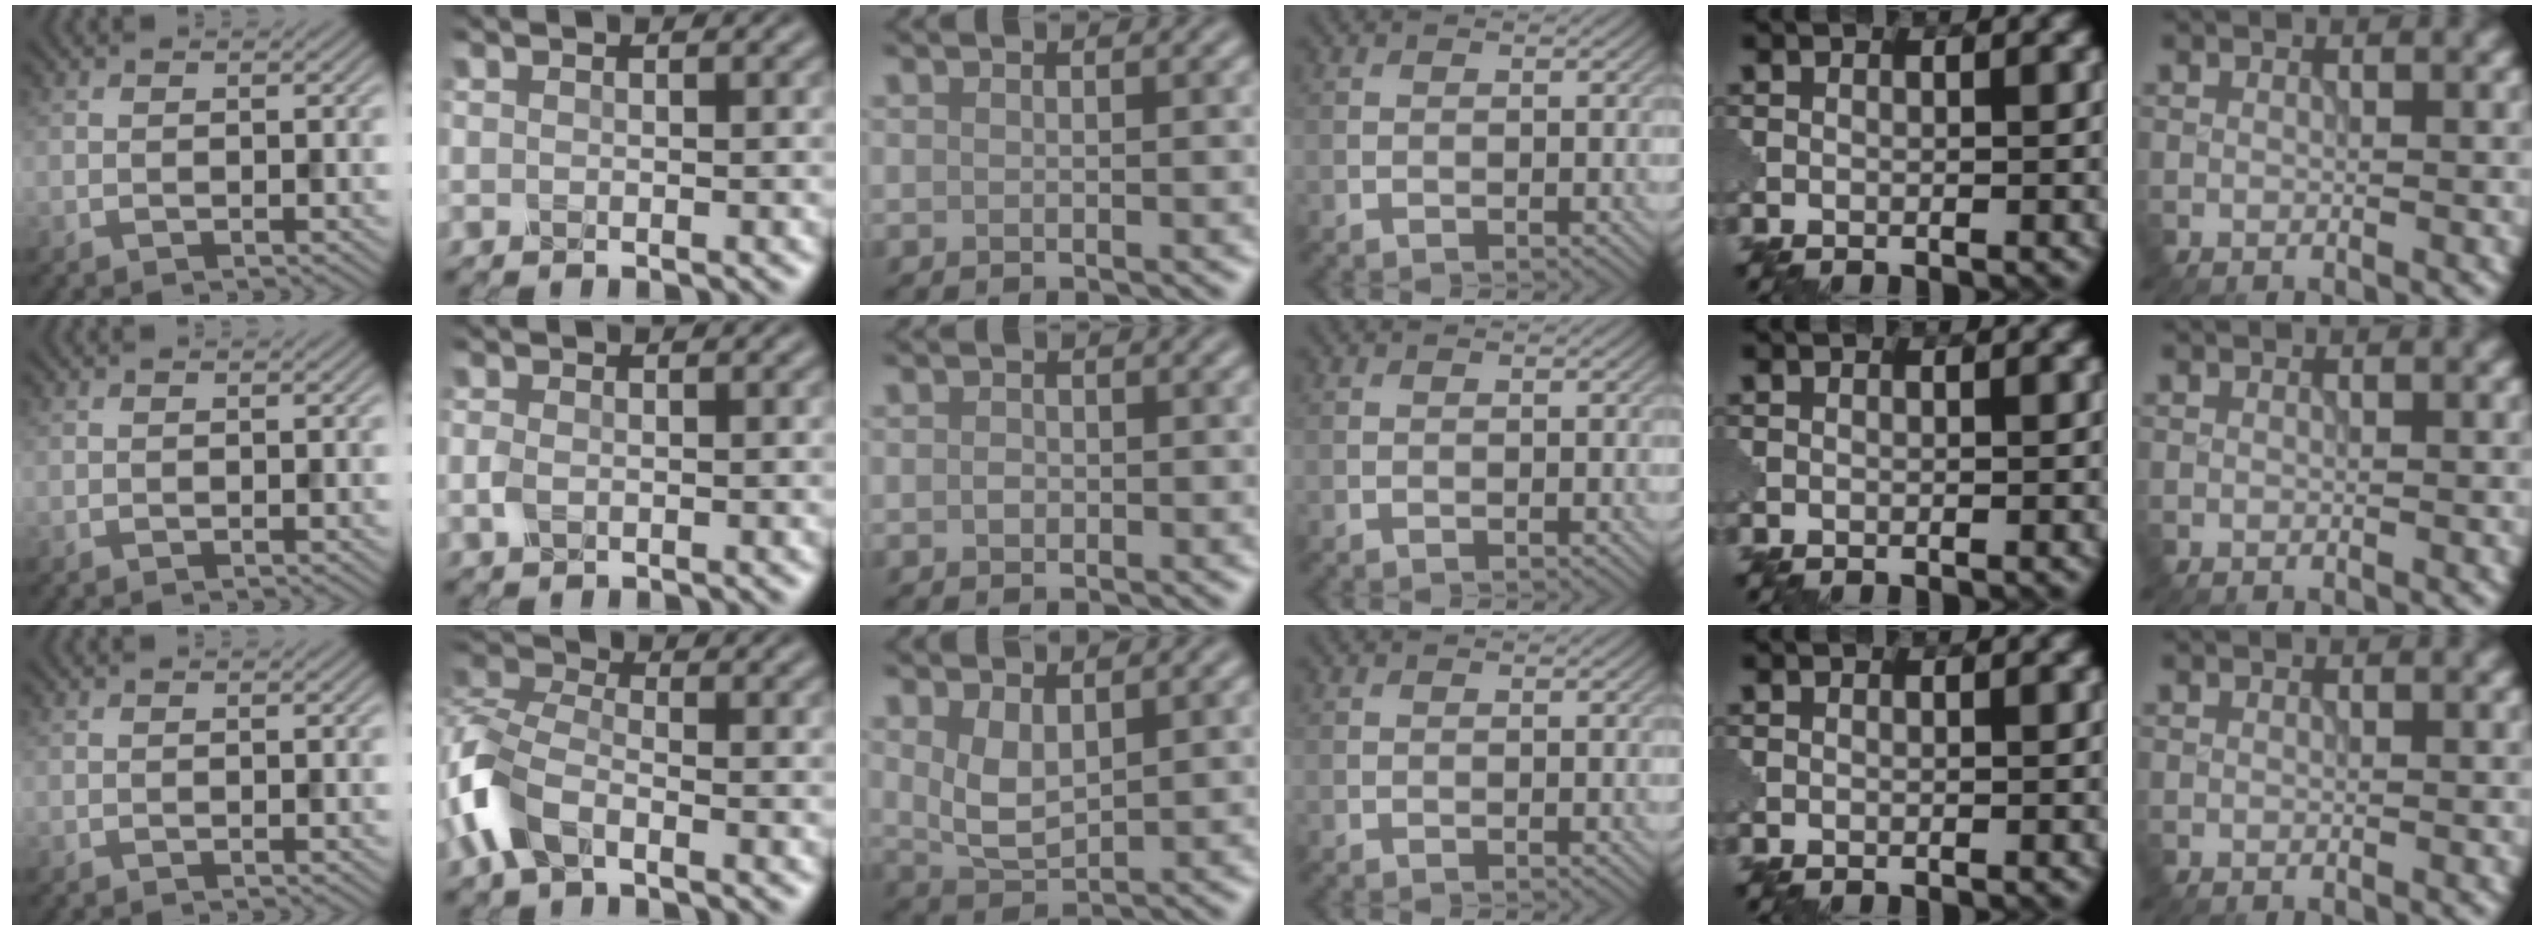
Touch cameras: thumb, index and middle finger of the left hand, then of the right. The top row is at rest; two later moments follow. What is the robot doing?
{"motion": "close", "object": "eyeshadow palette"}